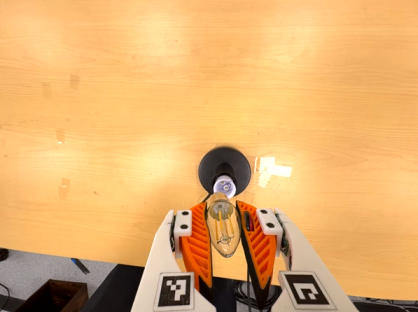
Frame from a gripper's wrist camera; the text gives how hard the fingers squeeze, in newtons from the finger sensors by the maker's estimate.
{"total": 19.8, "left": 21.8, "right": 17.9}